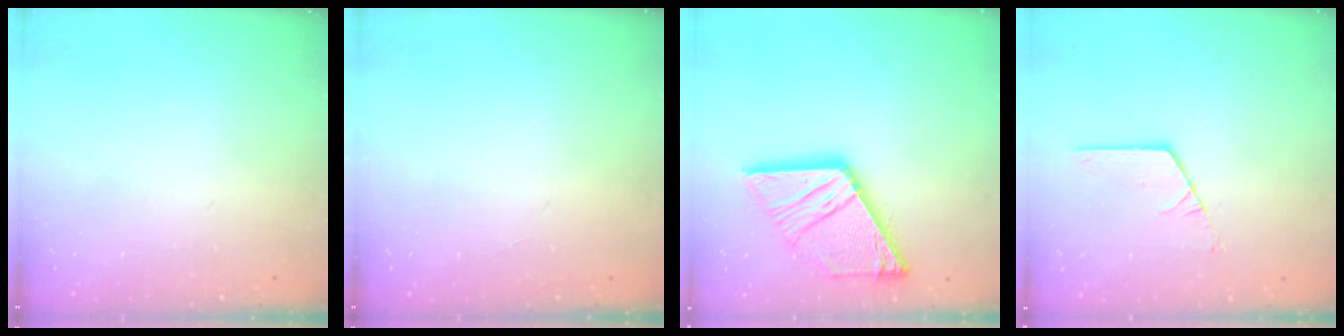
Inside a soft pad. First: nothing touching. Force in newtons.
{"total": 0.0}
{"total": 18.9, "press": 18.8, "slide": 1.9}
{"total": 2.9, "press": 2.9, "slide": 0.2}